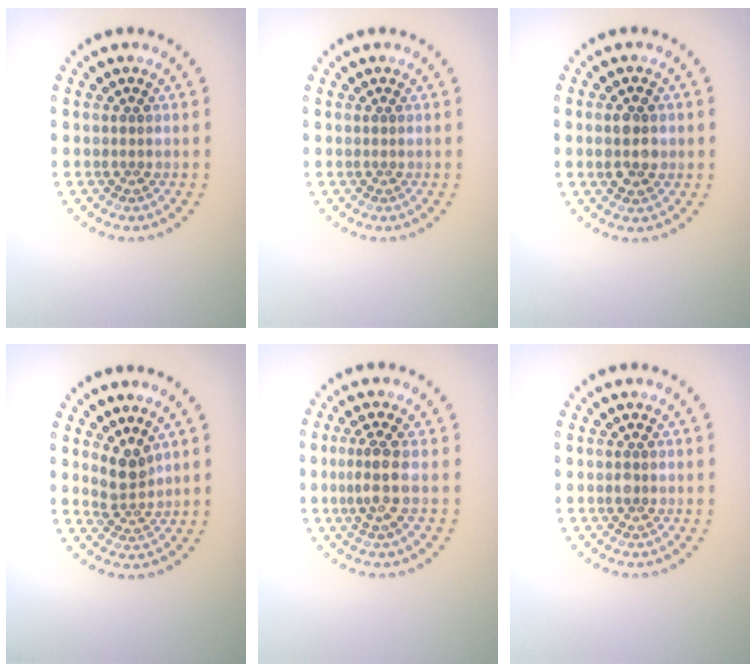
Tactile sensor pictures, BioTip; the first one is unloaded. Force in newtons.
{"total": 0.0}
{"total": 2.9, "press": 2.9, "slide": 0.1}
{"total": 2.5, "press": 1.9, "slide": 1.6}
{"total": 2.5, "press": 2.0, "slide": 1.5}
{"total": 0.8, "press": 0.8, "slide": 0.2}